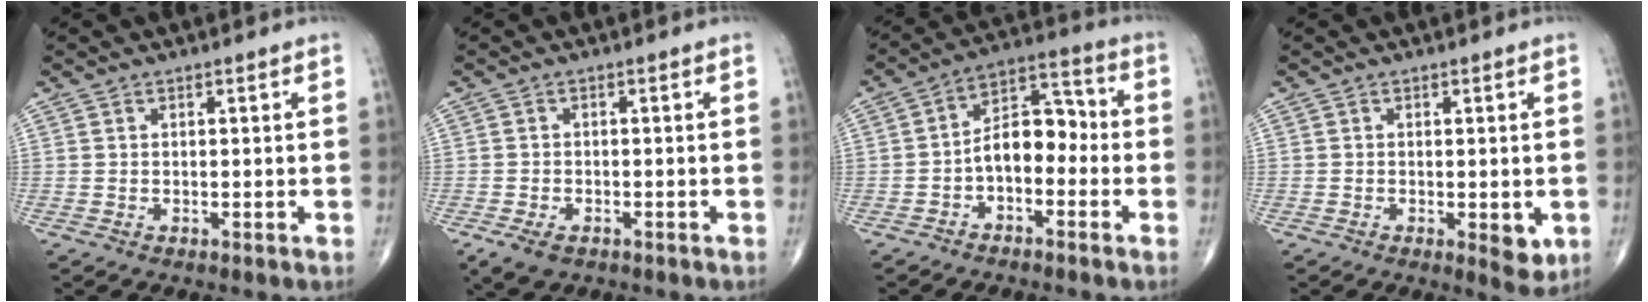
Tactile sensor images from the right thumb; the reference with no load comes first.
{"total": 4.2, "force": [-2.4, 2.5, 2.5], "torque": [-0.045, 0.001, -0.036]}
{"total": 9.3, "force": [-2.2, 5.6, 7.0], "torque": [-0.089, 0.046, -0.050]}
{"total": 4.0, "force": [-0.9, 1.6, 3.5], "torque": [-0.036, -0.008, -0.010]}